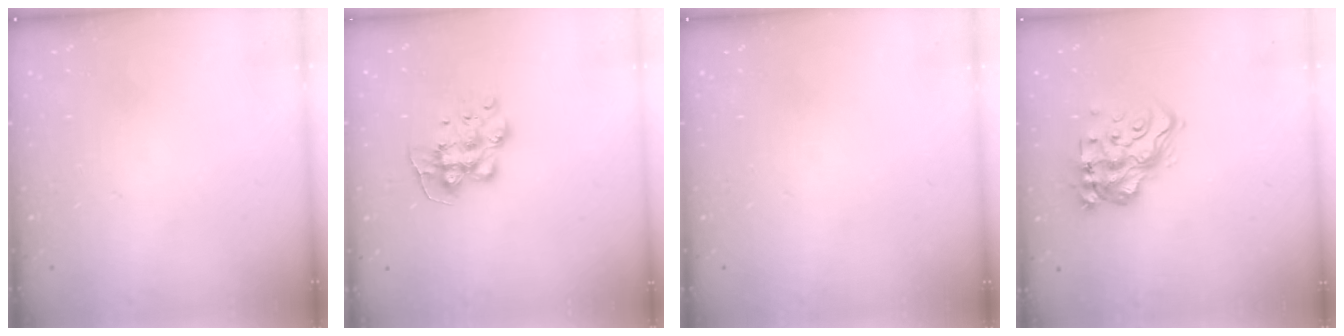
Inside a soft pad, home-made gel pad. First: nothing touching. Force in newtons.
{"total": 9.5, "press": 9.5, "slide": 0.4}
{"total": 0.0}
{"total": 14.1, "press": 14.1, "slide": 1.2}